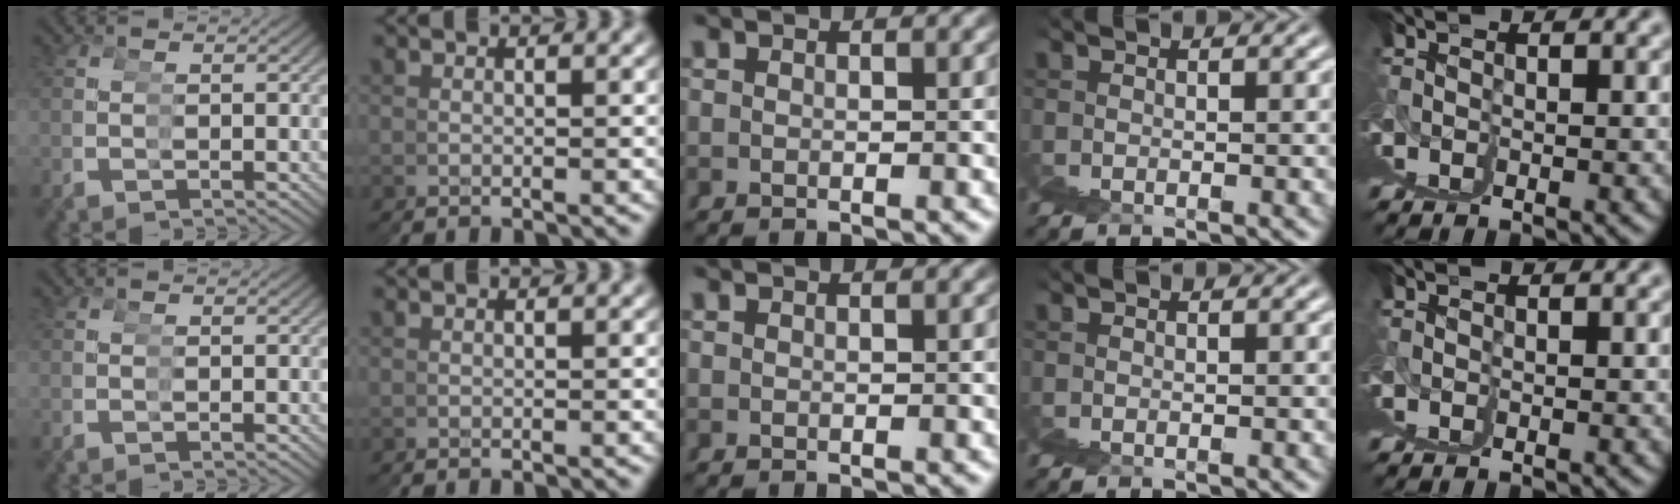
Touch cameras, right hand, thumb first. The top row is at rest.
{}